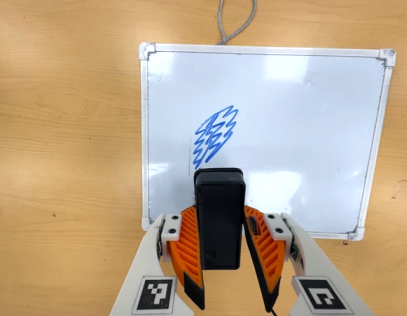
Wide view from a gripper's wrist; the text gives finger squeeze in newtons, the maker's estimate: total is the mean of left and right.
{"total": 6.1, "left": 5.2, "right": 7.0}